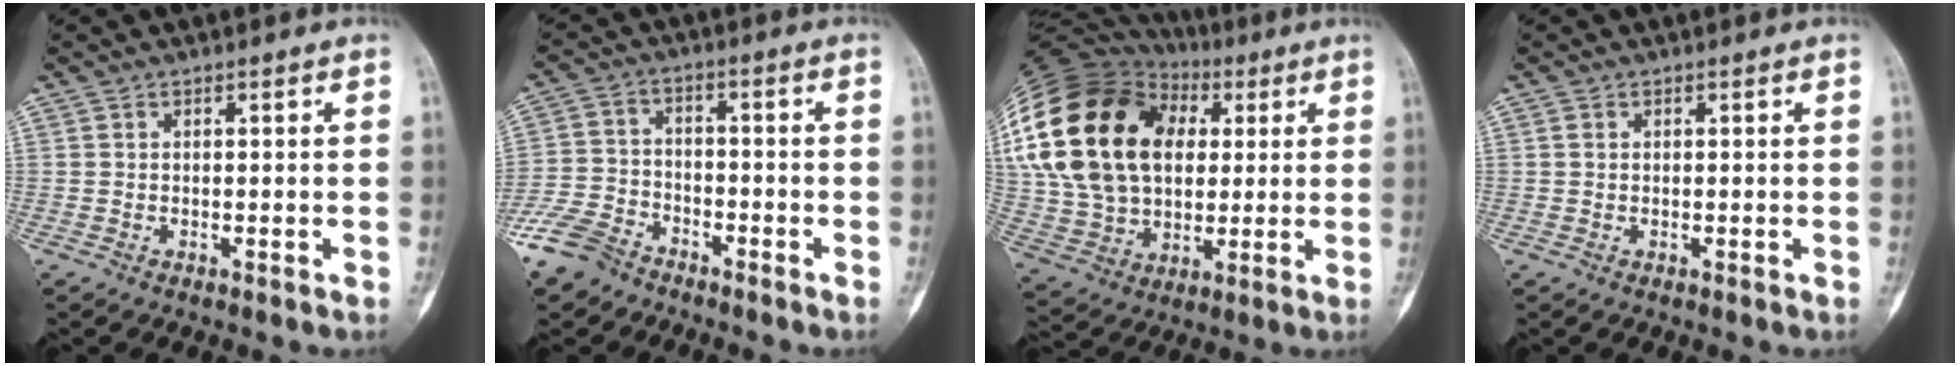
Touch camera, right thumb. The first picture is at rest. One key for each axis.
{"total": 8.5, "fx": -6.6, "fy": 4.7, "fz": 2.8, "tx": -0.062, "ty": 0.020, "tz": -0.135}
{"total": 28.5, "fx": 6.5, "fy": 19.6, "fz": 19.7, "tx": -0.388, "ty": 0.030, "tz": 0.127}
{"total": 0.6, "fx": 0.3, "fy": 0.5, "fz": 0.1, "tx": -0.001, "ty": 0.002, "tz": 0.006}